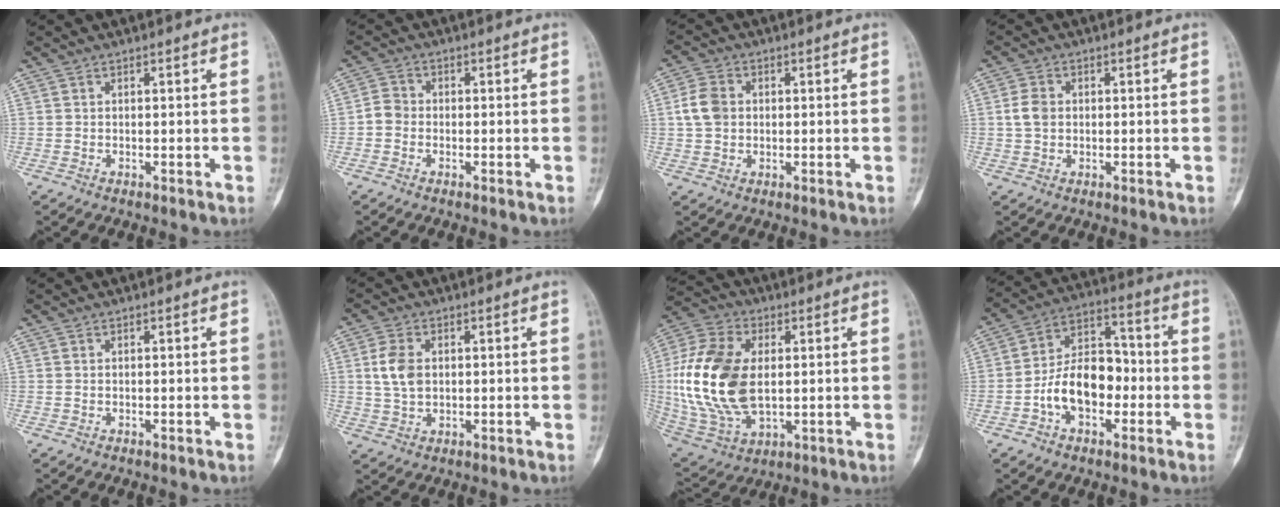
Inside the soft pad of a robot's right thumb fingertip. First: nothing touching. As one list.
[{"total": 3.0, "force": [-0.7, 2.6, 1.4], "torque": [-0.016, 0.008, -0.022]}, {"total": 5.7, "force": [0.5, 4.5, 3.4], "torque": [-0.061, 0.008, 0.005]}, {"total": 3.9, "force": [0.4, 3.0, 2.5], "torque": [-0.044, 0.004, 0.005]}, {"total": 0.0}, {"total": 6.4, "force": [1.0, 4.3, 4.7], "torque": [-0.091, 0.000, 0.022]}, {"total": 21.4, "force": [1.2, 12.9, 17.0], "torque": [-0.359, -0.009, 0.031]}, {"total": 13.1, "force": [-3.3, 8.5, 9.4], "torque": [-0.137, 0.048, -0.066]}]